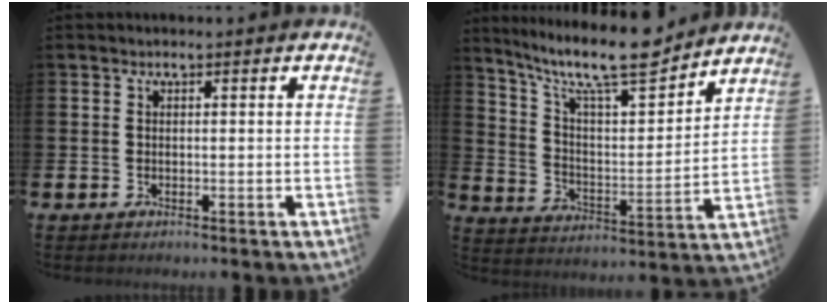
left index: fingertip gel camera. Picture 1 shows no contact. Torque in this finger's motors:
{"motor_torque": [0.41, -0.40, 0.66, 0.21]}